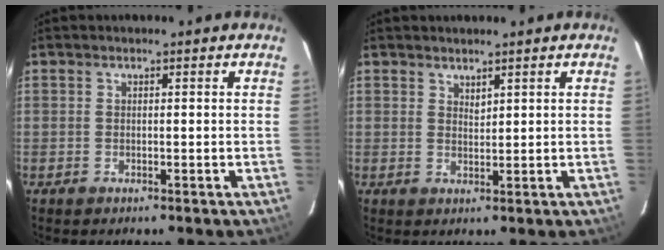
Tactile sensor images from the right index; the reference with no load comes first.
{"total": 1.5, "force": [1.3, 0.4, 0.5], "torque": [-0.005, 0.000, 0.024]}